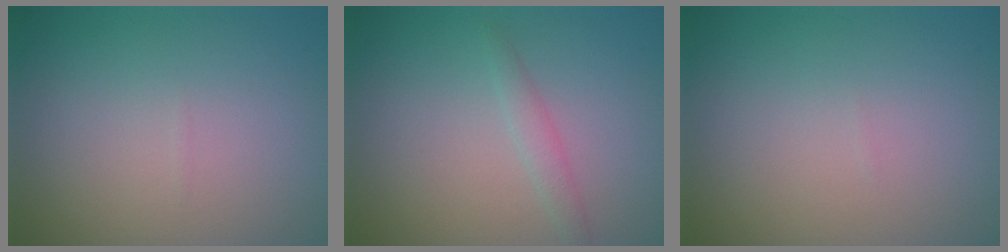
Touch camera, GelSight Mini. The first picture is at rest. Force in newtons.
{"total": 1.2, "press": 1.2, "slide": 0.1}
{"total": 0.0}